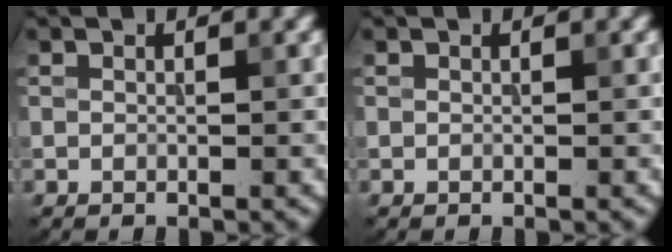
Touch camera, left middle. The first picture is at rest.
{"total": 0.0}